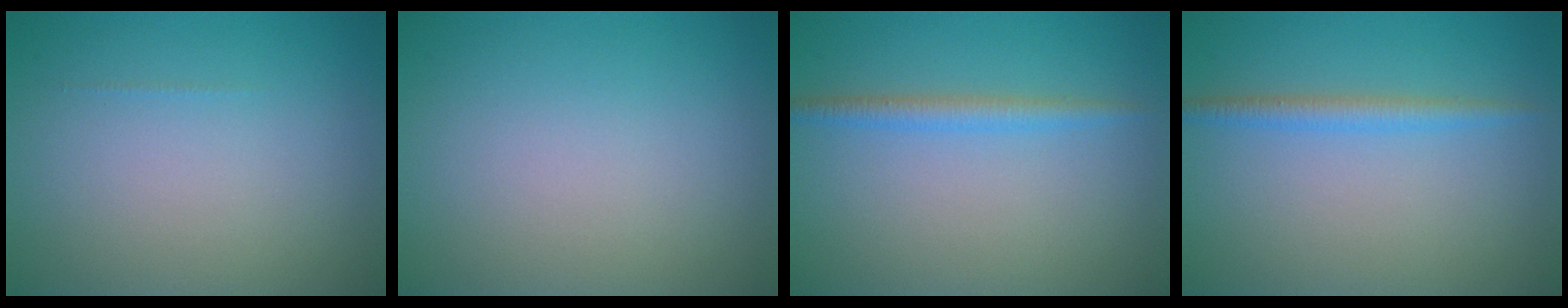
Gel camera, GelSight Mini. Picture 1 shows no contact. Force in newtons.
{"total": 0.0}
{"total": 1.9, "press": 1.9, "slide": 0.0}
{"total": 1.9, "press": 1.9, "slide": 0.0}